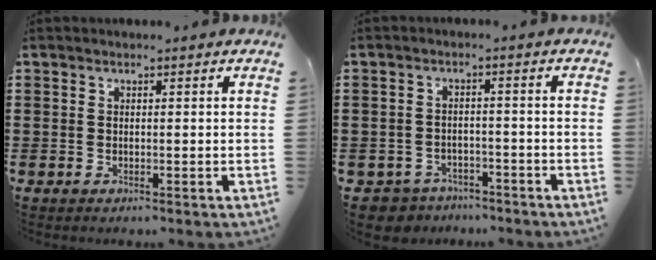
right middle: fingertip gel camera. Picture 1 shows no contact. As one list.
[{"total": 3.2, "force": [-3.0, 1.0, -0.3], "torque": [-0.013, -0.003, -0.070]}]